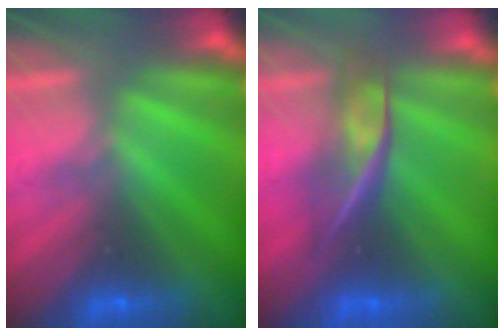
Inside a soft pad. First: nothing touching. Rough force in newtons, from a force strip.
{"total": 2.4}